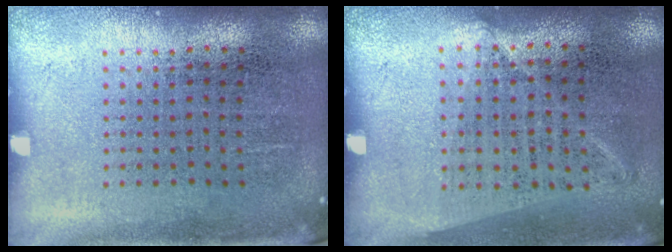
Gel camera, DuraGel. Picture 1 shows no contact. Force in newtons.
{"total": 1.0, "press": 0.9, "slide": 0.5}